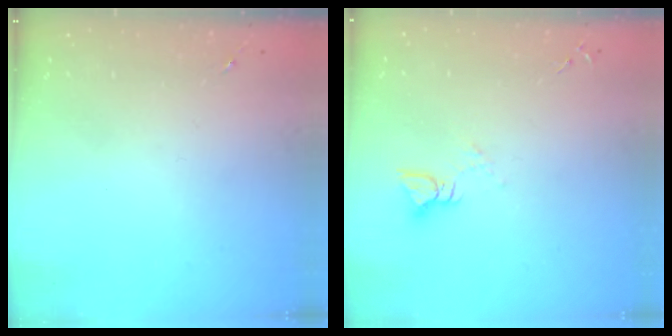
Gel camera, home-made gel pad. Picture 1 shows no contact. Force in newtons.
{"total": 3.5, "press": 3.5, "slide": 0.2}